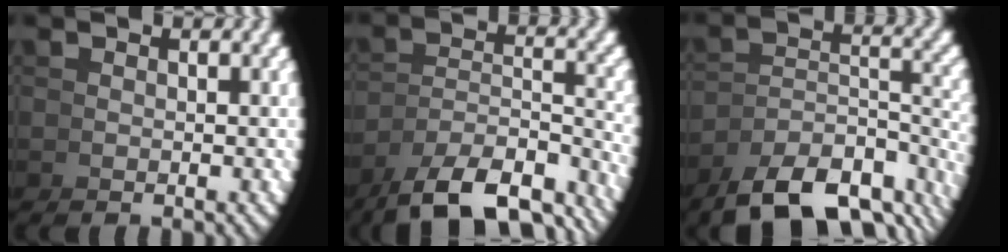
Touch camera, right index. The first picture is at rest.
{"total": 10.7, "force": [-8.1, 4.5, 5.4], "torque": [-0.105, -0.043, -0.107]}
{"total": 10.1, "force": [-6.9, 4.2, 6.1], "torque": [-0.111, -0.039, -0.086]}